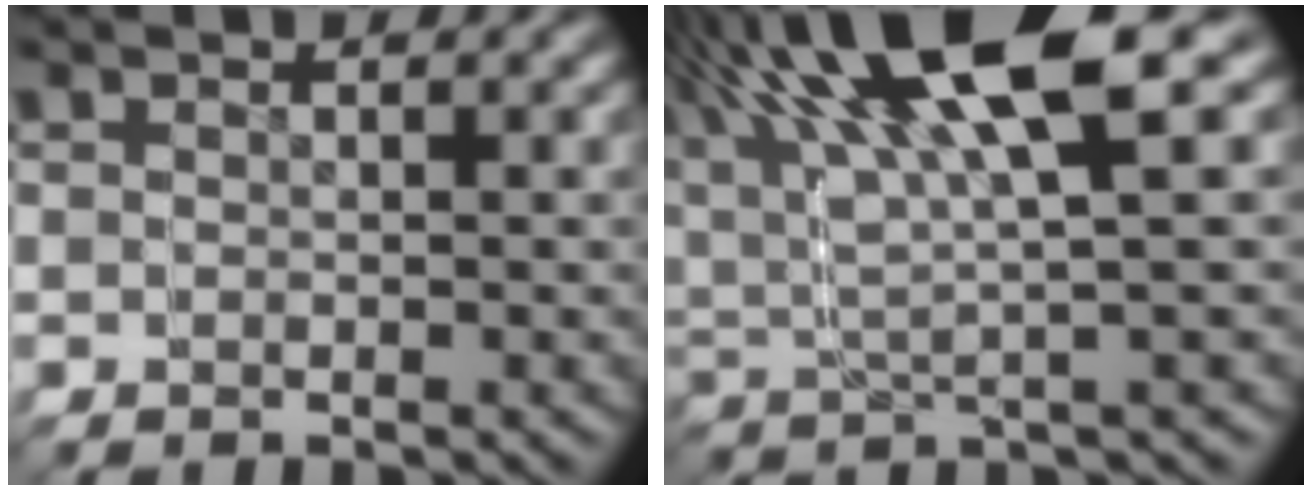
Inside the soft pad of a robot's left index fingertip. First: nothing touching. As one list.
[{"total": 7.1, "force": [4.8, 1.5, 4.9], "torque": [-0.120, 0.027, 0.075]}]